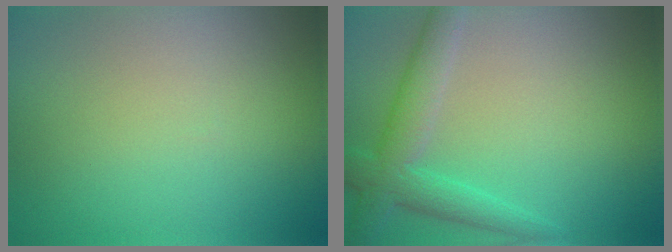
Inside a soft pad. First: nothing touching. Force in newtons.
{"total": 4.3, "press": 4.3, "slide": 0.0}